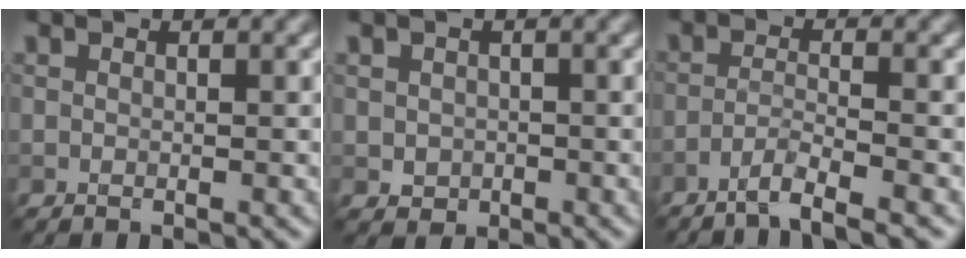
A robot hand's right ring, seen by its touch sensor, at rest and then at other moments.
{"total": 1.5, "force": [-0.2, 1.4, 0.6], "torque": [-0.006, -0.004, -0.007]}
{"total": 2.9, "force": [-2.1, 0.2, 2.0], "torque": [-0.031, 0.004, -0.051]}